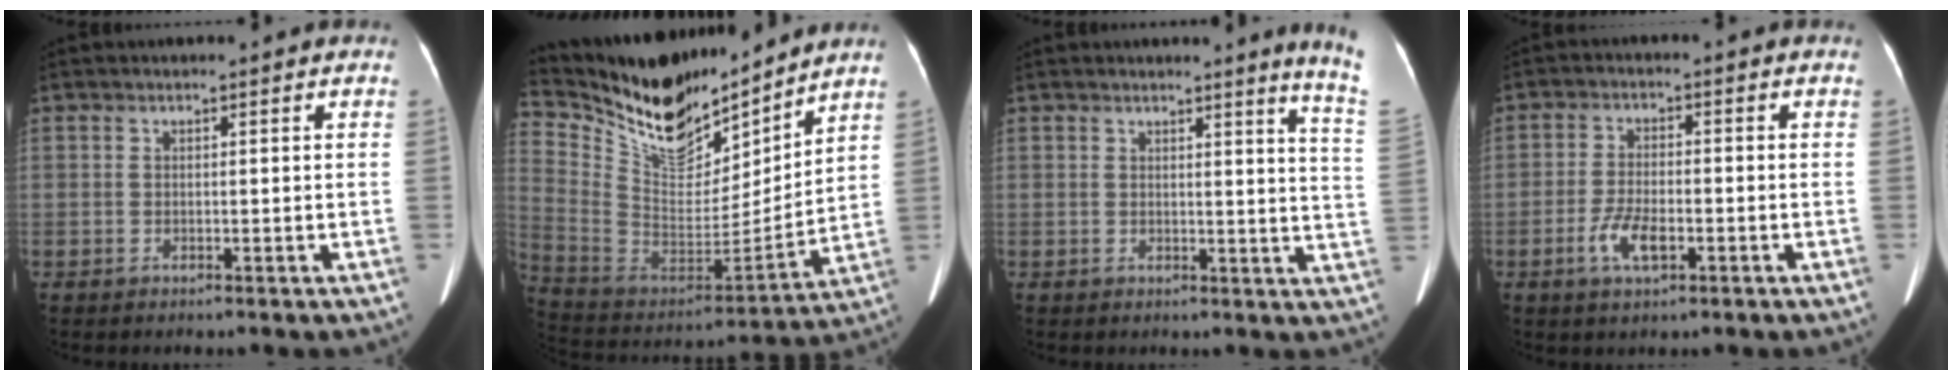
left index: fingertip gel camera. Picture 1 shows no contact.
{"total": 20.5, "force": [17.2, 6.2, 9.3], "torque": [-0.193, -0.012, 0.314]}
{"total": 7.8, "force": [6.6, -2.0, 3.8], "torque": [-0.041, -0.075, 0.046]}
{"total": 5.0, "force": [-2.3, 1.8, 4.1], "torque": [-0.088, -0.004, -0.039]}